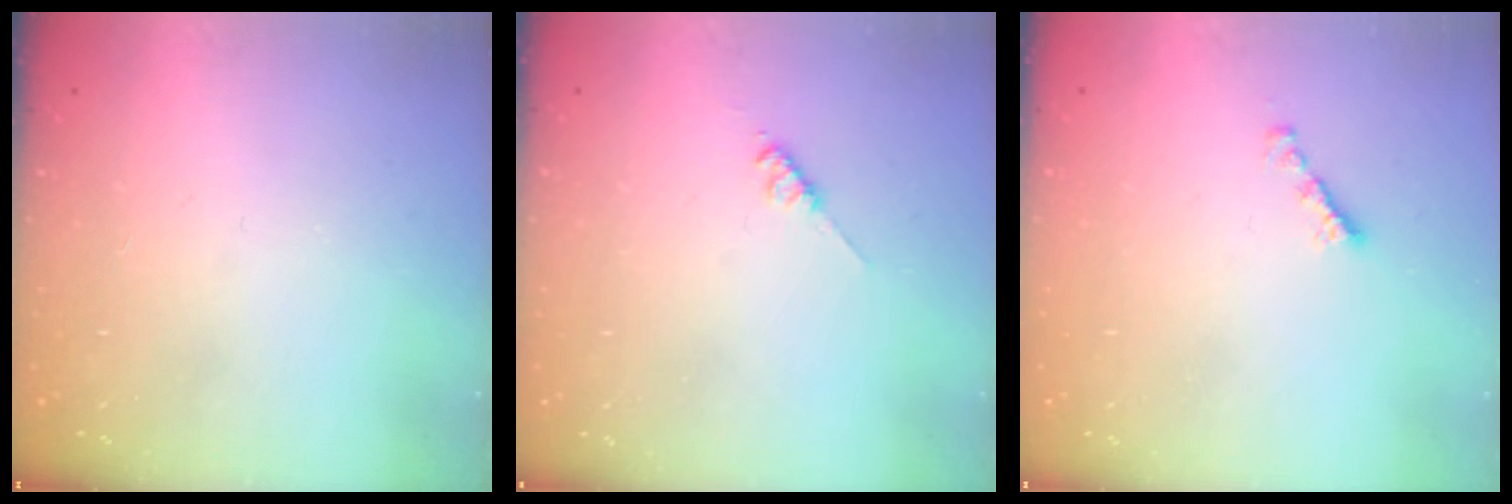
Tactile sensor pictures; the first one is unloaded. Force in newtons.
{"total": 2.8, "press": 2.8, "slide": 0.5}
{"total": 2.1, "press": 2.1, "slide": 0.3}